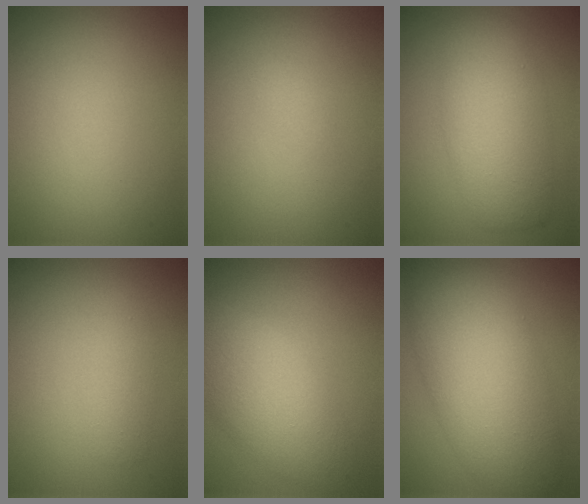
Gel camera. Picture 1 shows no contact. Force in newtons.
{"total": 0.5, "press": 0.5, "slide": 0.0}
{"total": 5.8, "press": 5.8, "slide": 0.1}
{"total": 1.7, "press": 1.7, "slide": 0.0}
{"total": 5.5, "press": 5.4, "slide": 0.5}
{"total": 9.7, "press": 9.7, "slide": 0.3}